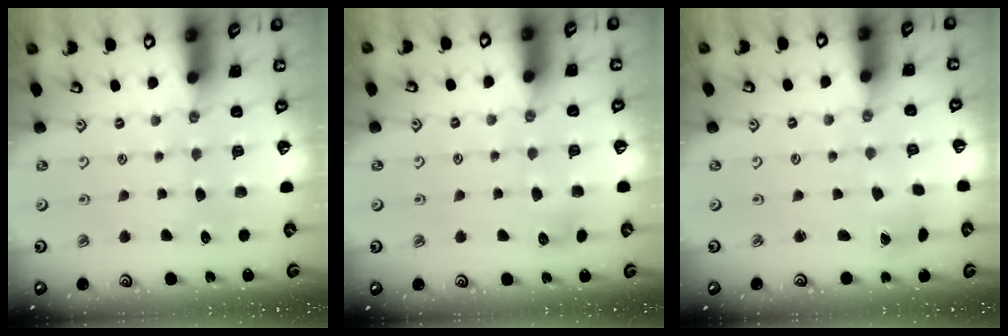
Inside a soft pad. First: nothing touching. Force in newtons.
{"total": 5.8, "press": 5.8, "slide": 0.7}
{"total": 1.6, "press": 1.6, "slide": 0.1}